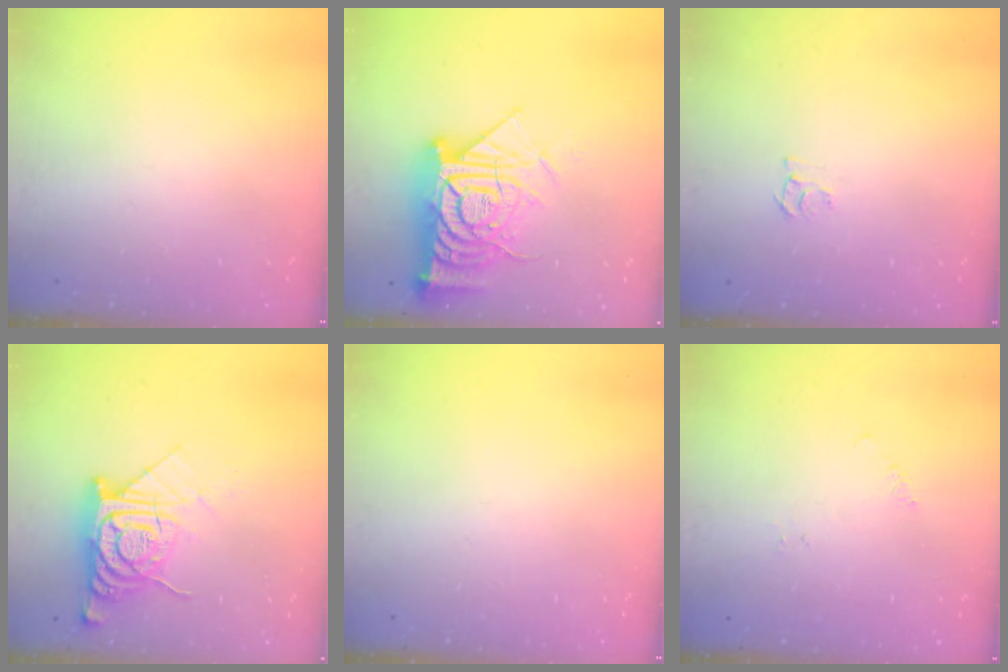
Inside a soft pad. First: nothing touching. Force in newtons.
{"total": 19.4, "press": 19.3, "slide": 2.0}
{"total": 4.0, "press": 3.9, "slide": 0.5}
{"total": 11.8, "press": 11.7, "slide": 1.0}
{"total": 0.0}
{"total": 2.2, "press": 2.2, "slide": 0.2}